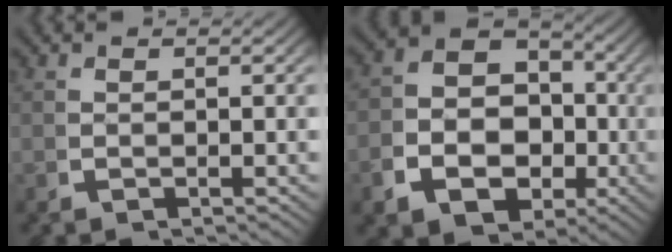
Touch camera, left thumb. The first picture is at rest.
{"total": 12.2, "force": [-1.3, 9.9, 7.0], "torque": [-0.142, -0.031, -0.018]}